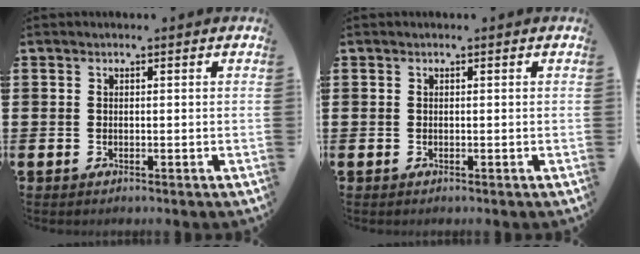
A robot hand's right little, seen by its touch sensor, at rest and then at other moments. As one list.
[{"total": 0.0}]